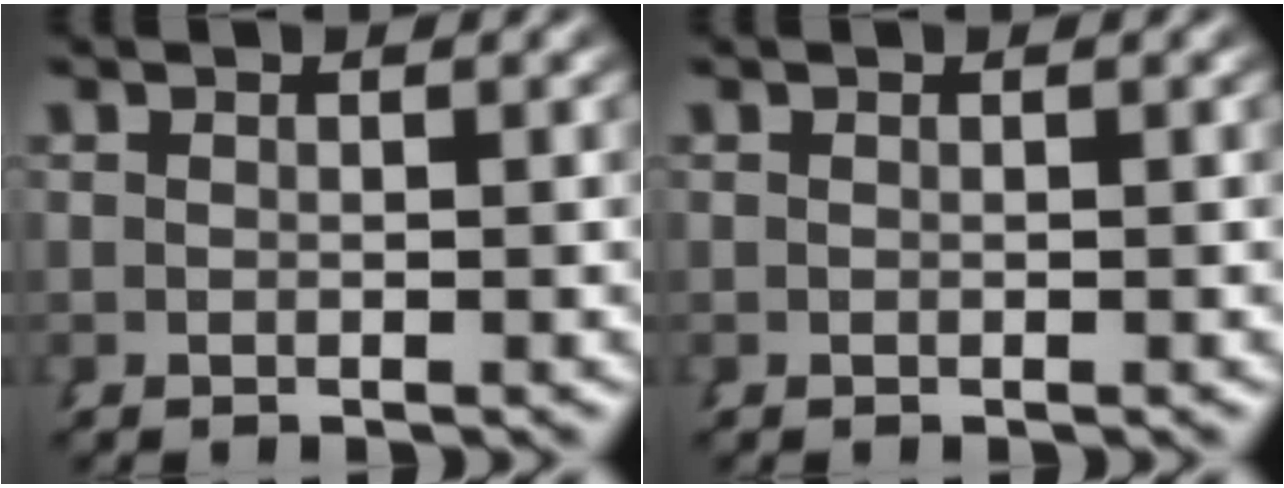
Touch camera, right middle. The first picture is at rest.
{"total": 0.0}